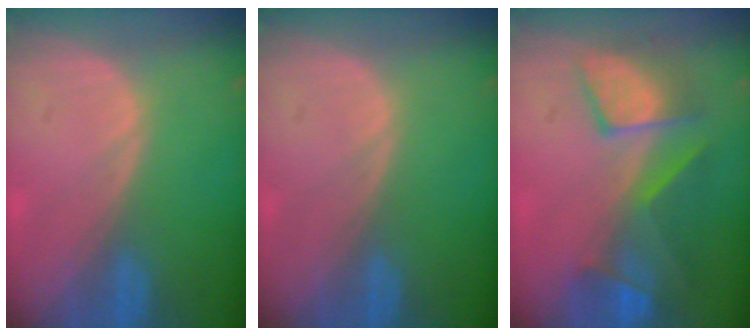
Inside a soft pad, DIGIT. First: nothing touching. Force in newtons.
{"total": 0.0}
{"total": 8.8, "press": 8.2, "slide": 3.0}